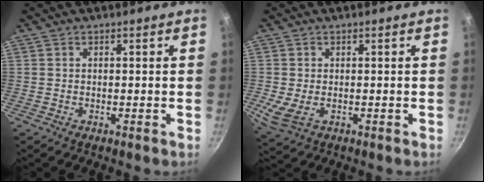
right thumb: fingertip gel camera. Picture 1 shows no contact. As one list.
[{"total": 4.8, "force": [-0.8, 3.1, 3.5], "torque": [-0.068, -0.014, -0.010]}]